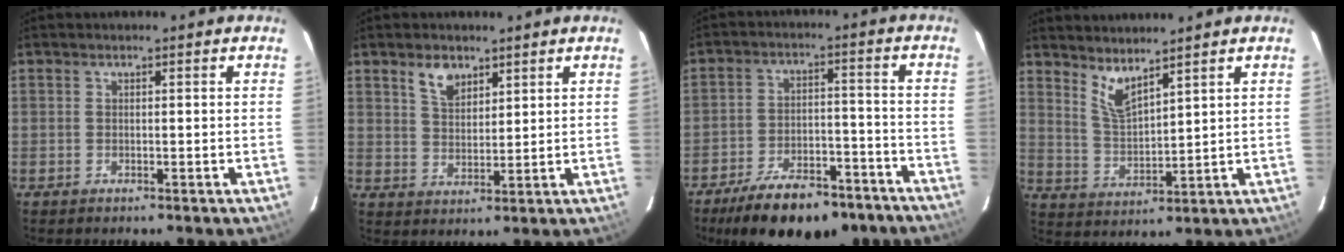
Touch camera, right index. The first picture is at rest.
{"total": 5.2, "force": [3.3, 2.8, 2.8], "torque": [-0.046, 0.005, 0.064]}
{"total": 19.9, "force": [-15.5, 7.7, 9.8], "torque": [-0.187, -0.002, -0.210]}
{"total": 5.9, "force": [4.6, 1.4, 3.4], "torque": [-0.066, -0.010, 0.096]}